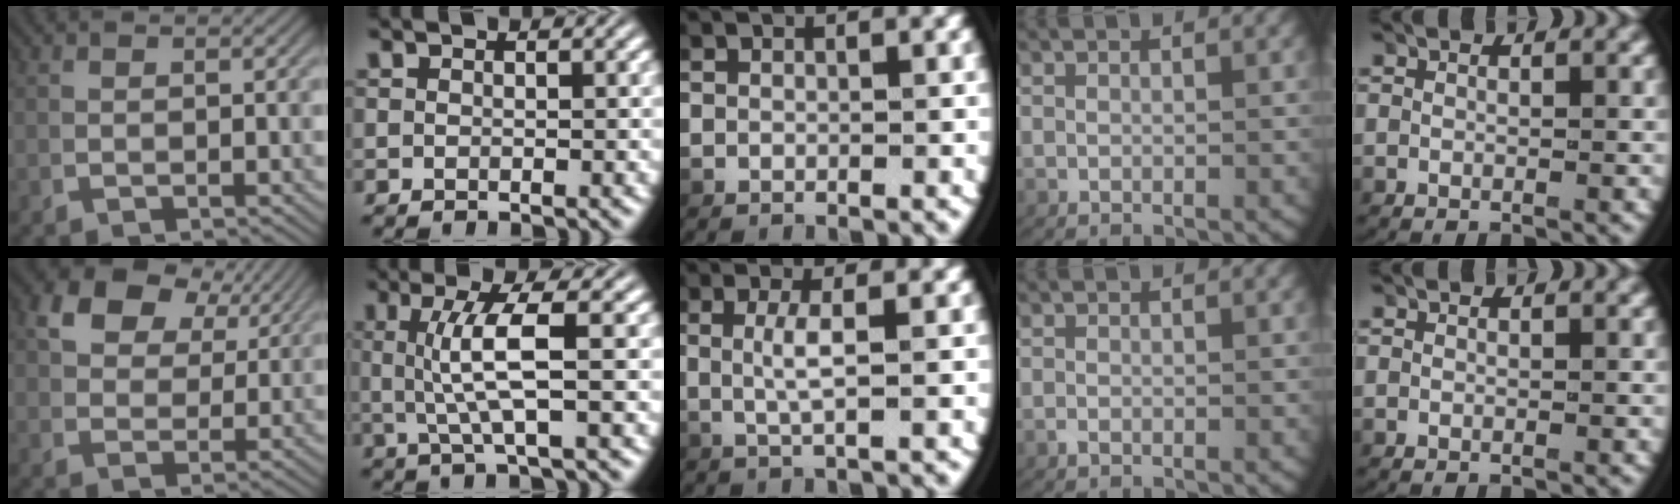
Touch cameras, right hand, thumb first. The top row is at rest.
{"thumb": {"total": 7.0, "force": [4.2, 3.8, 4.1], "torque": [-0.081, 0.004, 0.077]}, "index": {"total": 4.4, "force": [0.2, -0.6, 4.4], "torque": [-0.076, 0.000, 0.013]}, "middle": {"total": 2.2, "force": [0.3, -0.3, 2.1], "torque": [-0.049, -0.006, 0.015]}, "ring": {"total": 0.6, "force": [-0.5, 0.2, 0.3], "torque": [-0.013, -0.005, -0.007]}}